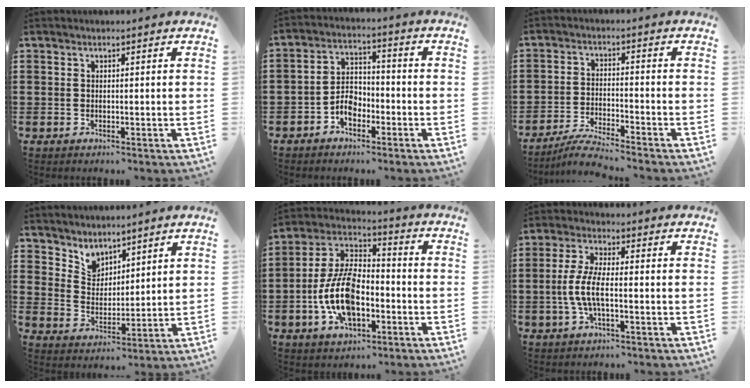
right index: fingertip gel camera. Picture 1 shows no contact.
{"total": 4.7, "force": [-2.4, 3.1, 2.6], "torque": [-0.063, 0.006, -0.050]}
{"total": 4.7, "force": [-4.5, -0.2, 1.3], "torque": [-0.030, -0.005, -0.089]}
{"total": 4.1, "force": [3.7, 1.9, -0.2], "torque": [-0.017, -0.013, 0.067]}
{"total": 12.3, "force": [-3.6, 6.6, 9.8], "torque": [-0.233, 0.002, -0.072]}
{"total": 6.0, "force": [-1.3, 1.9, 5.6], "torque": [-0.133, -0.006, -0.035]}